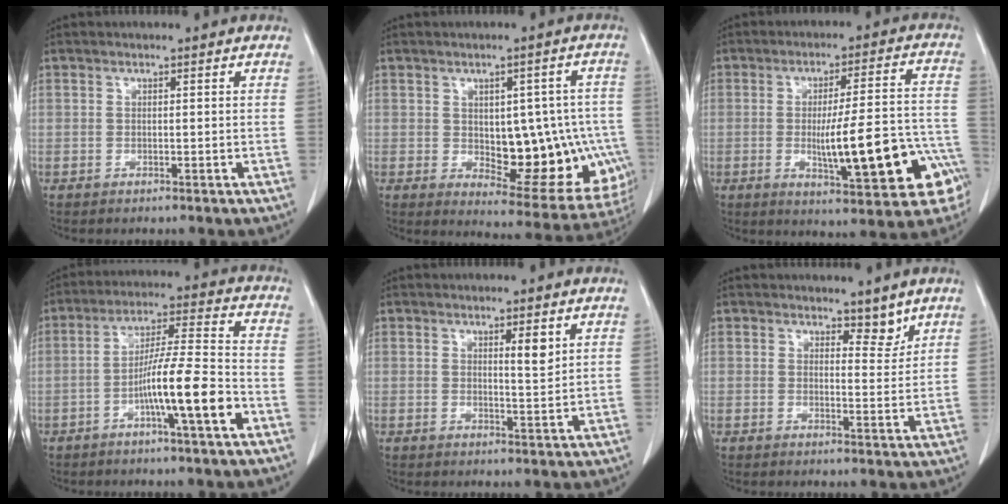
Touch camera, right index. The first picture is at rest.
{"total": 16.5, "force": [-2.0, 8.5, 14.1], "torque": [-0.141, 0.020, 0.002]}
{"total": 16.9, "force": [-5.3, 3.5, 15.7], "torque": [-0.176, 0.026, -0.060]}
{"total": 11.5, "force": [-4.5, 0.1, 10.6], "torque": [-0.184, 0.004, -0.079]}
{"total": 3.1, "force": [1.5, 0.5, 2.7], "torque": [-0.043, -0.007, 0.021]}
{"total": 3.1, "force": [2.6, 1.2, 1.1], "torque": [-0.008, -0.010, 0.039]}